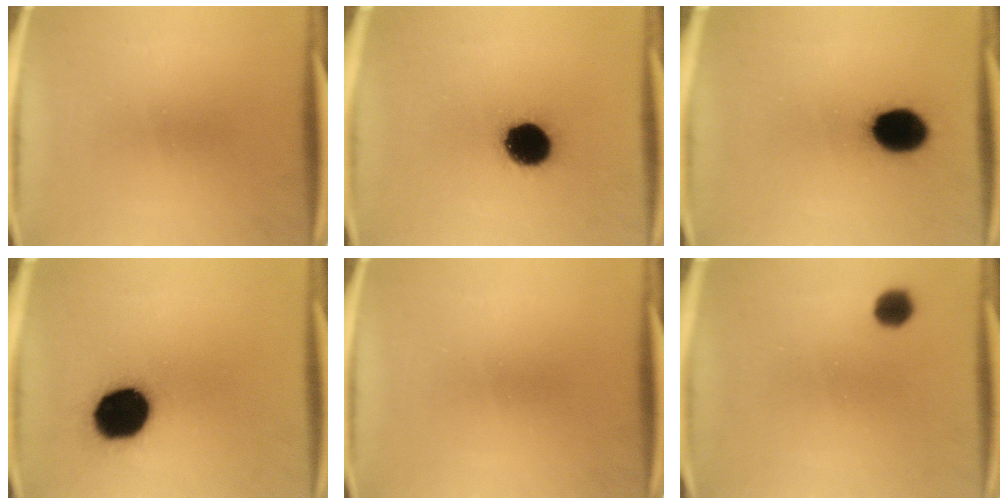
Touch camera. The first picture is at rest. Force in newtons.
{"total": 12.5}
{"total": 13.2}
{"total": 16.4}
{"total": 0.0}
{"total": 3.8}